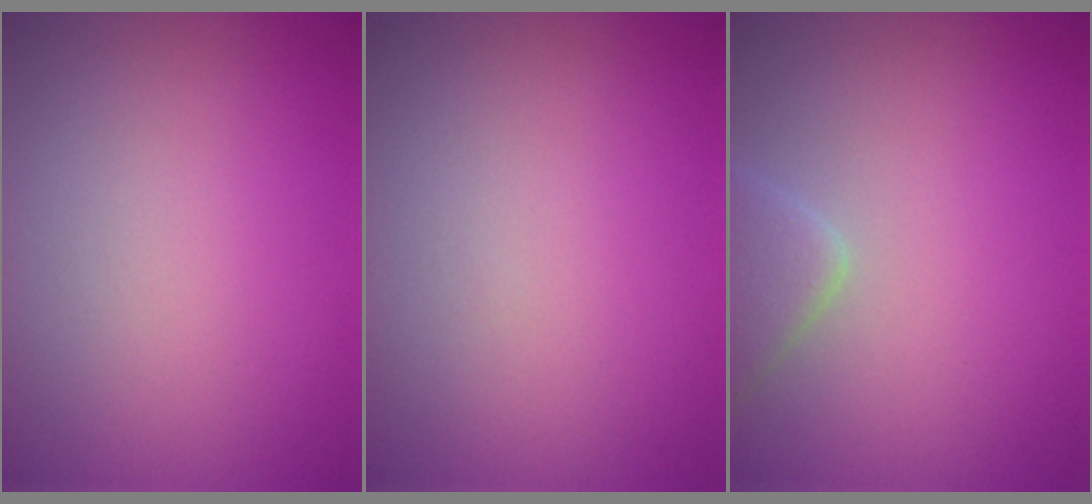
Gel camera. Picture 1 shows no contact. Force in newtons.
{"total": 0.0}
{"total": 2.8, "press": 2.8, "slide": 0.2}